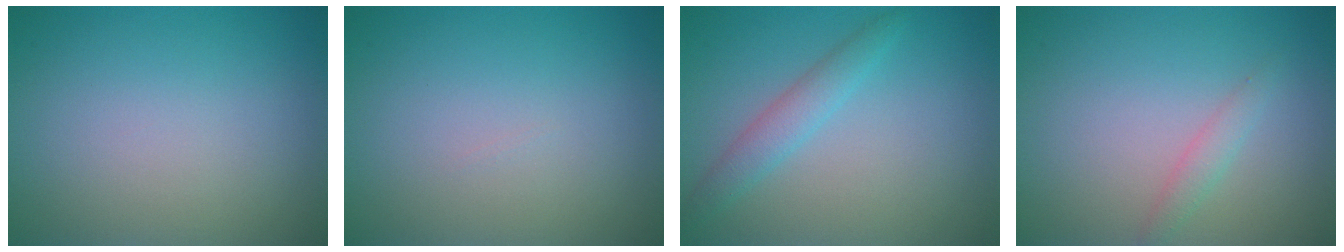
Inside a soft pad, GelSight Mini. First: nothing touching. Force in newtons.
{"total": 0.0}
{"total": 2.2, "press": 2.2, "slide": 0.1}
{"total": 1.3, "press": 1.3, "slide": 0.0}